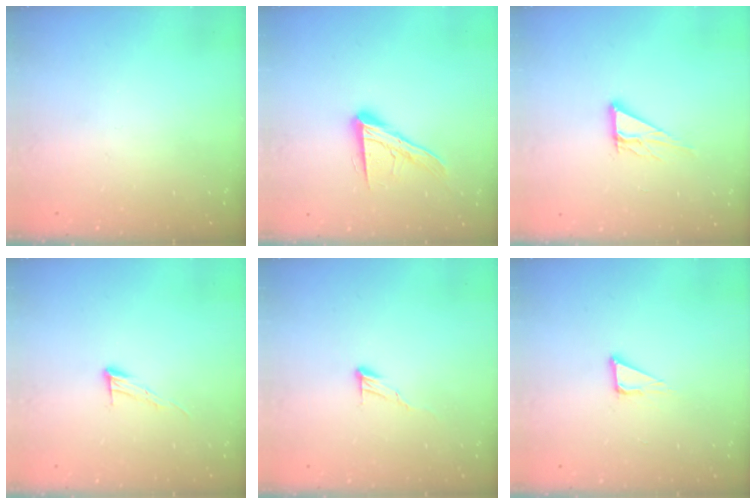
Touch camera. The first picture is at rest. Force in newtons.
{"total": 14.2, "press": 14.1, "slide": 1.1}
{"total": 9.0, "press": 8.9, "slide": 0.7}
{"total": 6.7, "press": 6.7, "slide": 0.4}
{"total": 6.5, "press": 6.5, "slide": 0.4}
{"total": 5.3, "press": 5.3, "slide": 0.3}